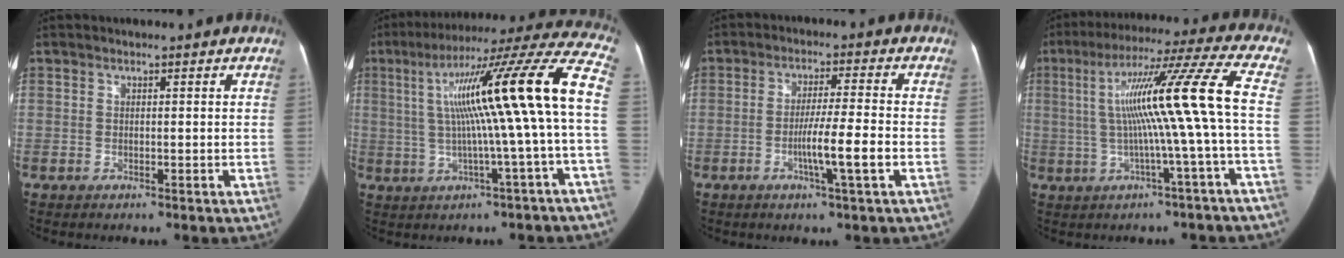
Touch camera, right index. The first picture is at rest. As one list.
[{"total": 20.1, "force": [0.7, -0.5, 20.1], "torque": [-0.298, 0.039, 0.002]}, {"total": 7.4, "force": [-2.4, -0.5, 7.0], "torque": [-0.121, -0.004, -0.044]}, {"total": 14.6, "force": [-0.4, -2.0, 14.5], "torque": [-0.237, 0.024, -0.008]}]